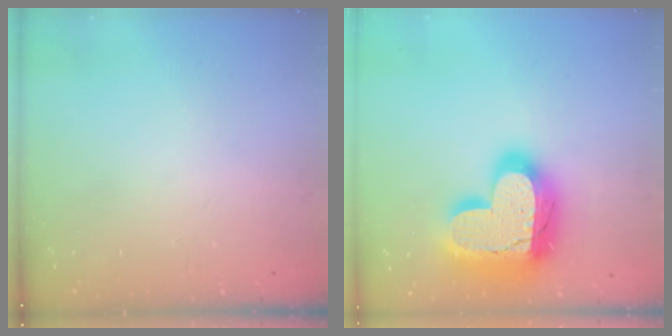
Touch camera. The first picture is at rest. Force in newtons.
{"total": 27.3, "press": 27.2, "slide": 2.0}